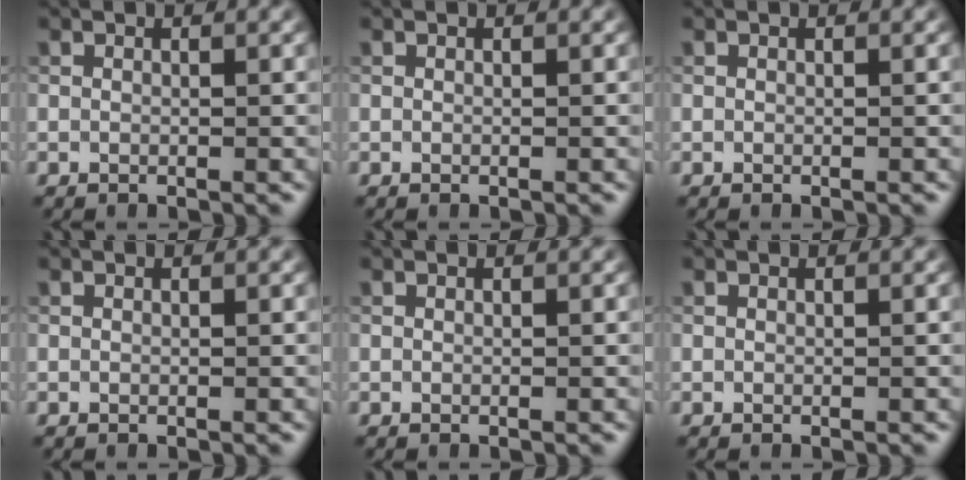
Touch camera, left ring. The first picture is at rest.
{"total": 0.0}
{"total": 0.0}
{"total": 0.0}
{"total": 0.0}
{"total": 0.0}